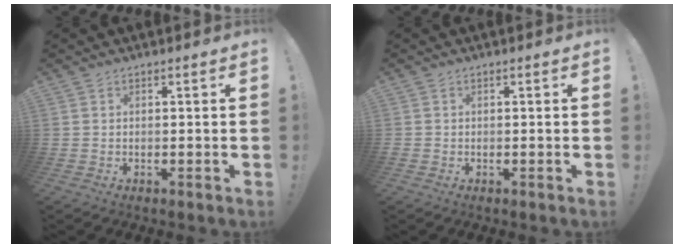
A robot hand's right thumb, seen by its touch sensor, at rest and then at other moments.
{"total": 0.6, "force": [-0.2, 0.5, 0.1], "torque": [-0.001, 0.001, -0.003]}